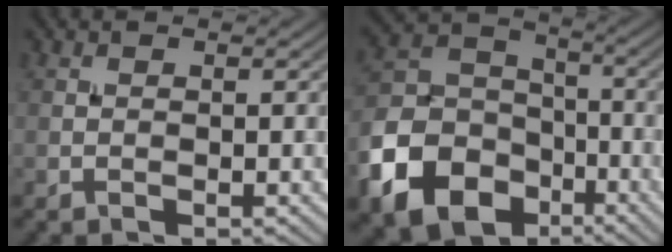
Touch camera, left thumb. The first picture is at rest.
{"total": 14.5, "force": [-7.1, 10.3, 7.3], "torque": [-0.208, -0.036, -0.142]}